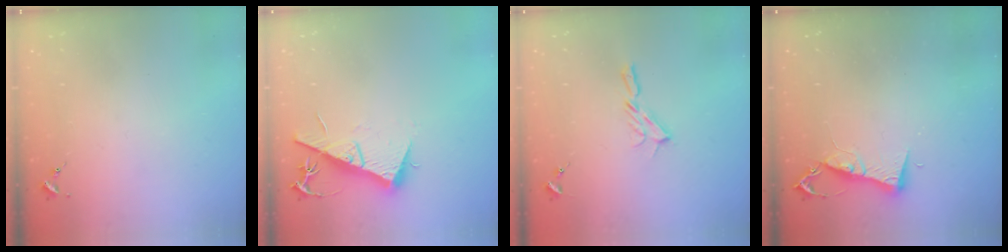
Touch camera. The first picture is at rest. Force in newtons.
{"total": 12.5, "press": 12.5, "slide": 0.5}
{"total": 5.9, "press": 5.9, "slide": 0.5}
{"total": 7.2, "press": 7.1, "slide": 0.7}